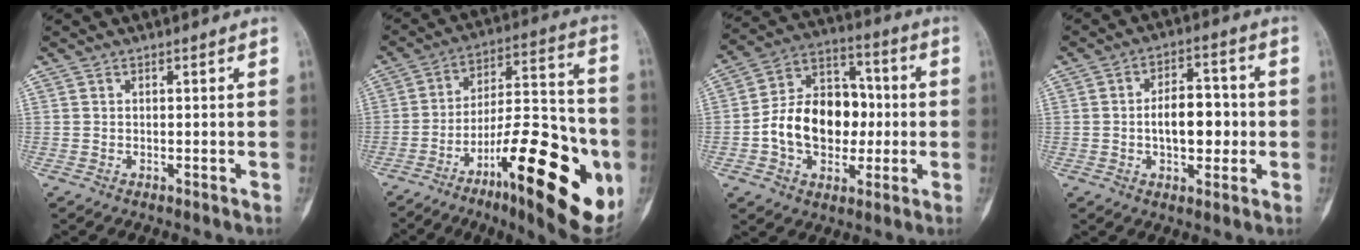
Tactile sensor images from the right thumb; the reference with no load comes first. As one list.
[{"total": 27.3, "force": [-10.1, 8.2, 24.0], "torque": [-0.315, 0.046, -0.145]}, {"total": 17.0, "force": [-1.6, 12.2, 11.7], "torque": [-0.159, 0.040, -0.024]}, {"total": 9.6, "force": [-0.9, 5.5, 7.8], "torque": [-0.091, 0.019, -0.015]}]